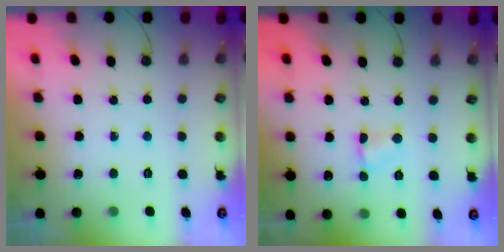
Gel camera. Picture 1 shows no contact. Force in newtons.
{"total": 3.3, "press": 3.3, "slide": 0.4}